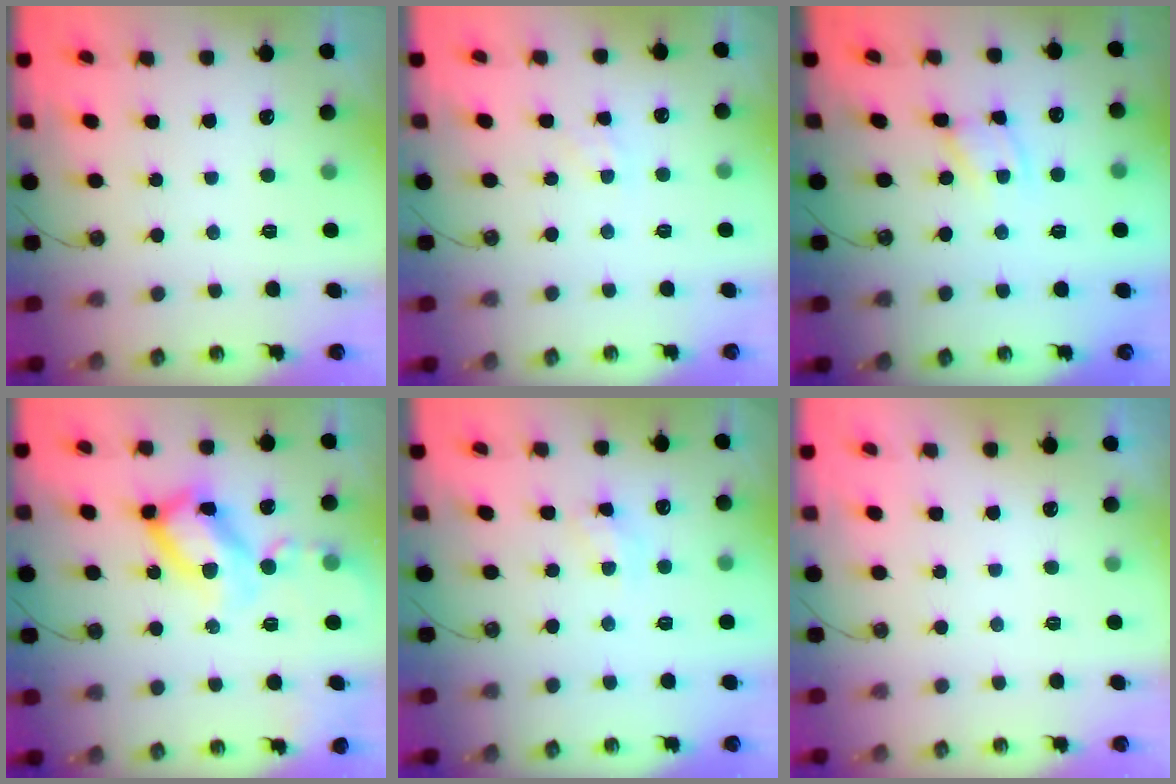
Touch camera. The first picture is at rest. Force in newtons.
{"total": 2.4, "press": 2.4, "slide": 0.4}
{"total": 2.7, "press": 2.7, "slide": 0.1}
{"total": 19.3, "press": 19.2, "slide": 1.8}
{"total": 4.9, "press": 4.9, "slide": 0.5}
{"total": 0.0}